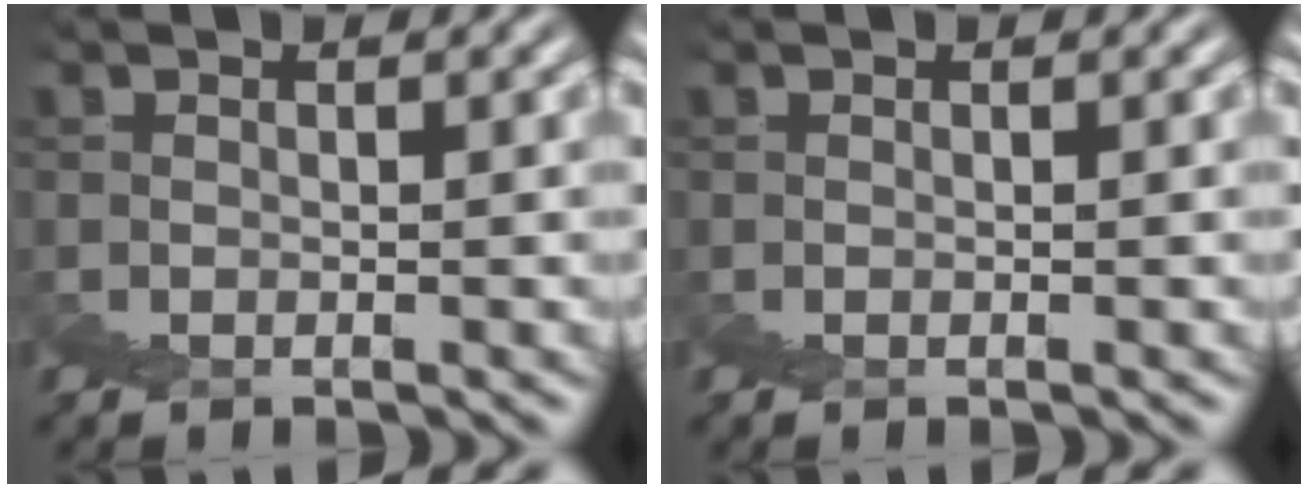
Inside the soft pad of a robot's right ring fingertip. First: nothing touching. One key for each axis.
{"total": 0.0}